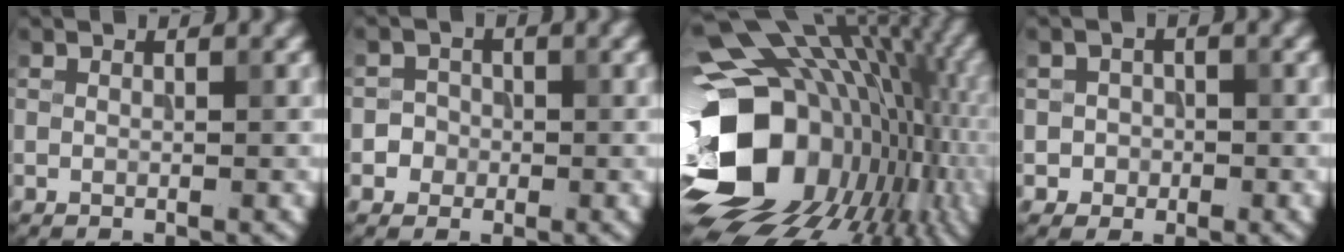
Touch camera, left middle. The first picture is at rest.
{"total": 2.4, "force": [-0.7, 2.3, 0.3], "torque": [0.024, 0.009, -0.024]}
{"total": 19.2, "force": [-1.0, 14.1, 13.0], "torque": [-0.242, -0.002, -0.002]}
{"total": 1.8, "force": [-0.4, 1.8, 0.1], "torque": [0.021, -0.001, -0.010]}